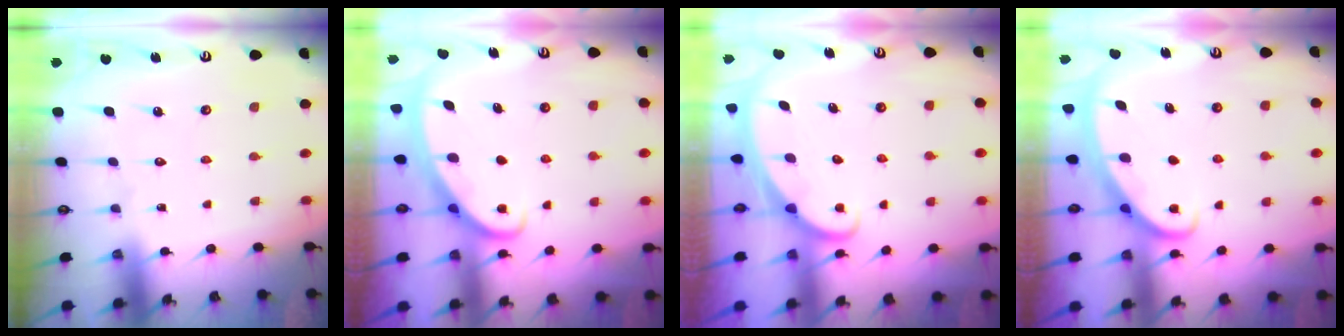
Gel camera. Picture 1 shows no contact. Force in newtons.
{"total": 3.0, "press": 2.9, "slide": 0.3}
{"total": 2.2, "press": 2.2, "slide": 0.1}
{"total": 3.0, "press": 2.9, "slide": 0.3}